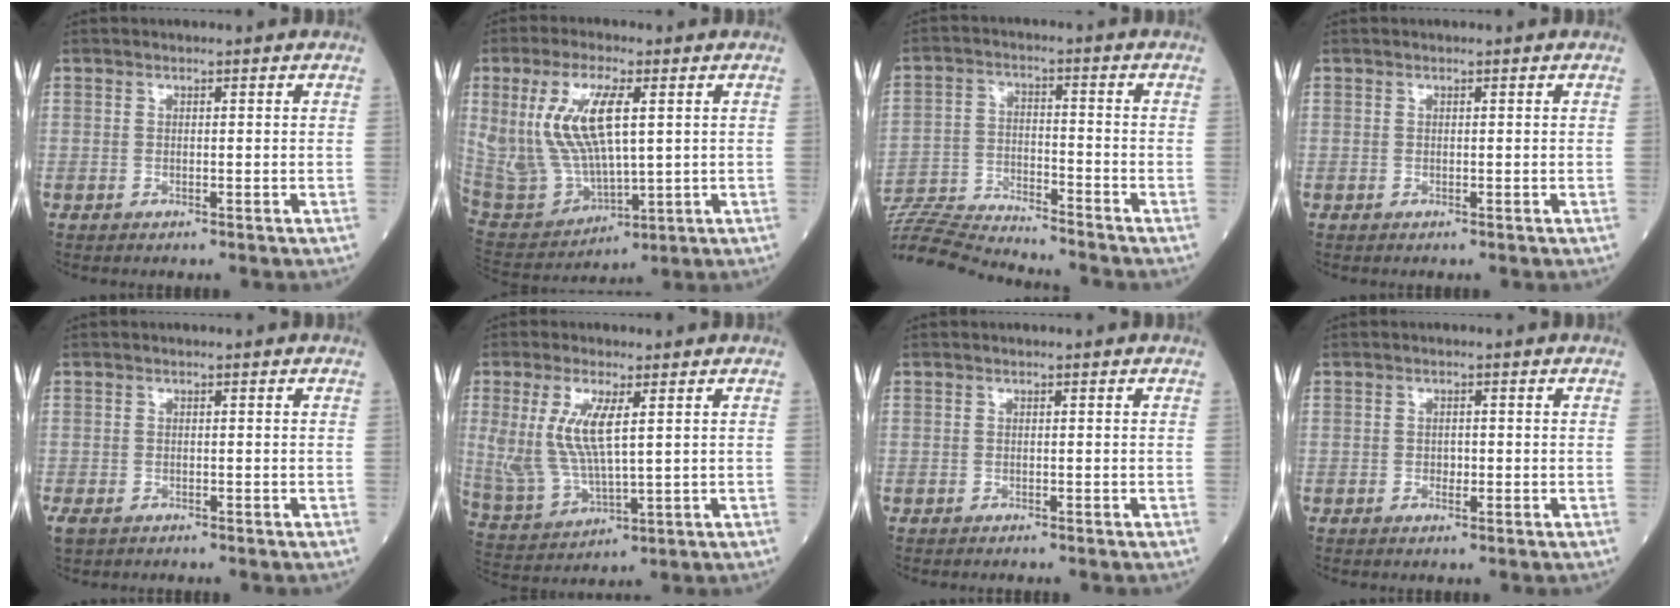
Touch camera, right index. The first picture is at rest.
{"total": 15.3, "force": [4.0, 5.3, 13.8], "torque": [-0.311, 0.003, 0.096]}
{"total": 13.9, "force": [-13.6, -0.6, 2.9], "torque": [-0.053, 0.001, -0.239]}
{"total": 0.0}
{"total": 2.3, "force": [-1.6, 1.1, 1.1], "torque": [-0.031, -0.006, -0.025]}
{"total": 9.9, "force": [2.5, 2.4, 9.3], "torque": [-0.218, -0.005, 0.058]}
{"total": 0.9, "force": [-0.8, 0.1, 0.3], "torque": [-0.008, -0.002, -0.011]}
{"total": 1.0, "force": [-0.4, 0.3, 0.9], "torque": [-0.017, 0.001, -0.006]}